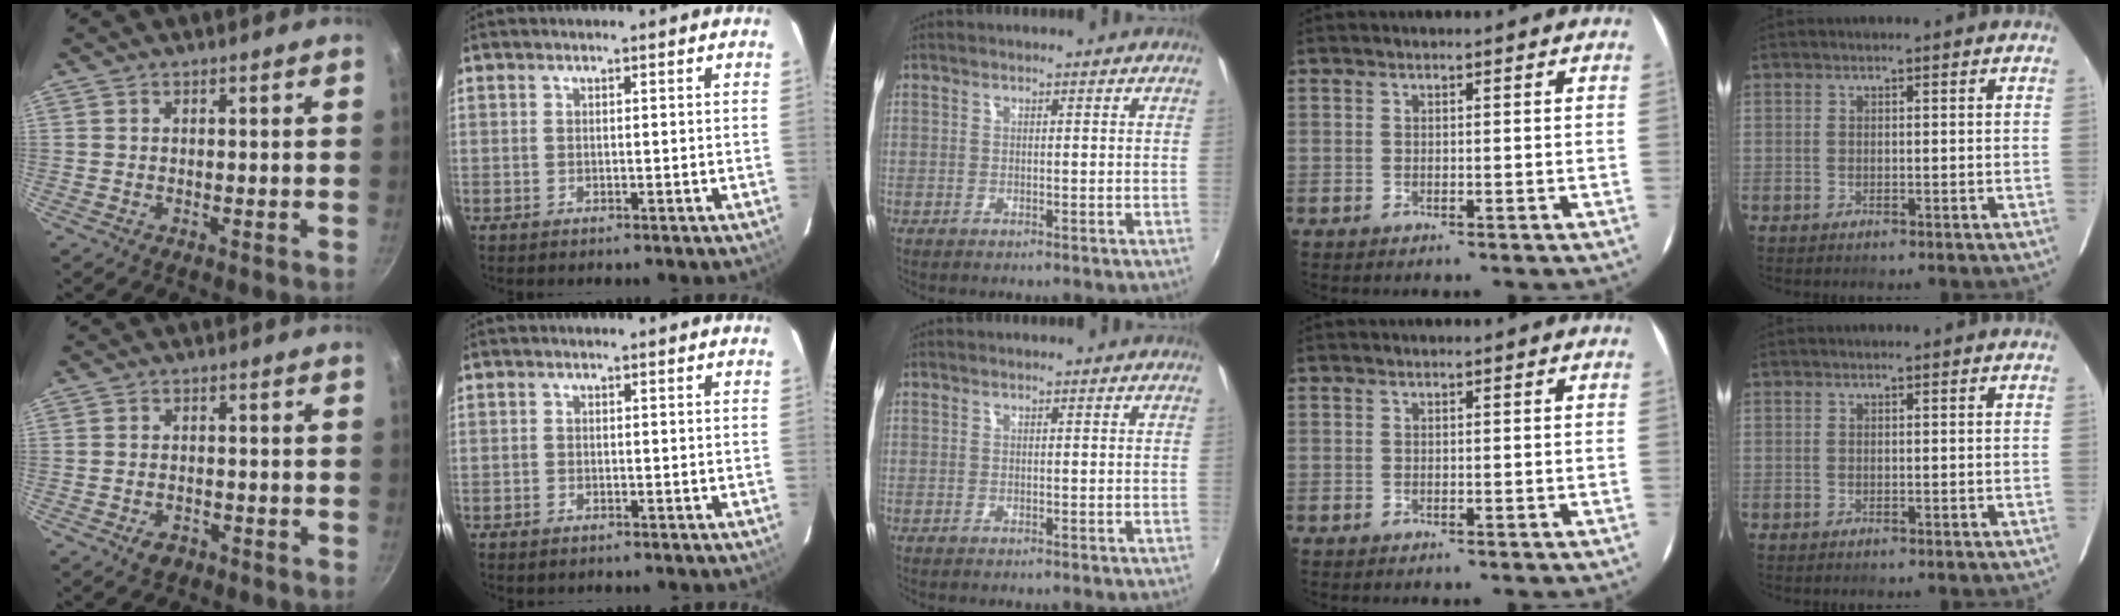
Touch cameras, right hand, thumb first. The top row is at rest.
{"thumb": {"total": 2.9, "force": [-1.7, 1.9, 1.3], "torque": [-0.018, 0.016, -0.023]}, "index": {"total": 1.0, "force": [-0.8, 0.6, 0.1], "torque": [-0.004, 0.000, -0.015]}}